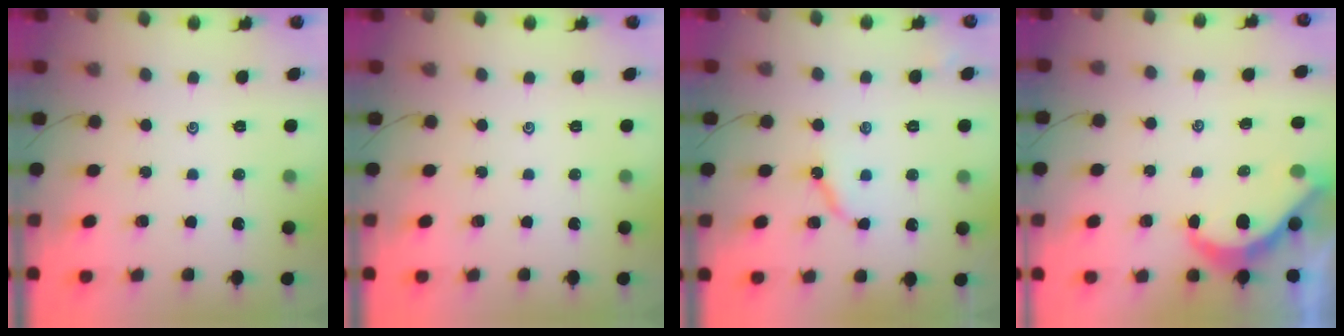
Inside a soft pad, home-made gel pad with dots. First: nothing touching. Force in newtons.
{"total": 0.0}
{"total": 5.7, "press": 5.7, "slide": 0.5}
{"total": 7.2, "press": 7.2, "slide": 0.4}